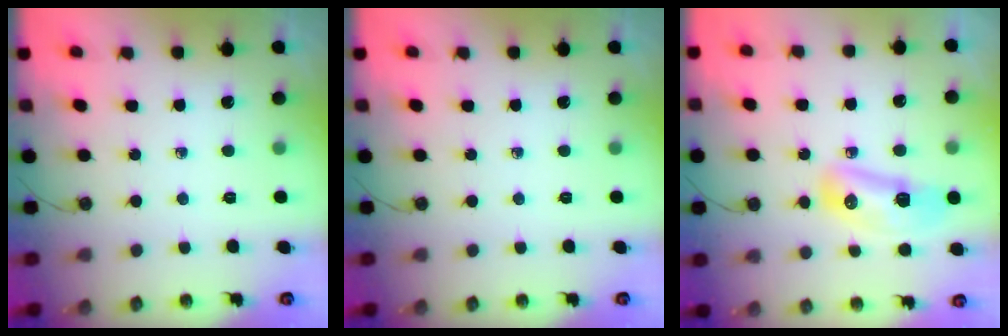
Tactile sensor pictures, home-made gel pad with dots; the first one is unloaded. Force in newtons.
{"total": 0.0}
{"total": 20.0, "press": 14.4, "slide": 13.8}